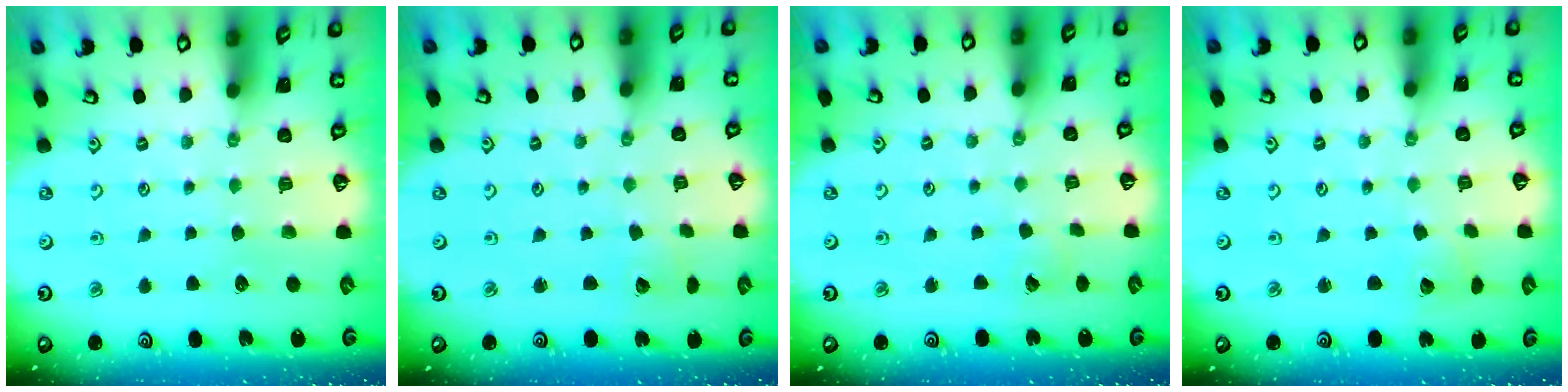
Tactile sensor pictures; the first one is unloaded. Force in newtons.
{"total": 2.6, "press": 2.6, "slide": 0.2}
{"total": 2.7, "press": 2.7, "slide": 0.3}
{"total": 2.1, "press": 2.1, "slide": 0.2}